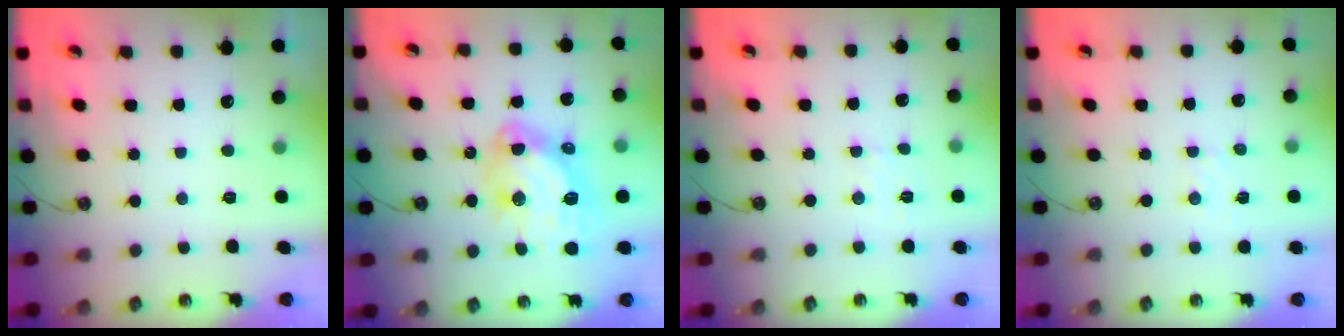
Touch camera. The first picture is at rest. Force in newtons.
{"total": 15.7, "press": 15.6, "slide": 1.6}
{"total": 3.9, "press": 3.9, "slide": 0.5}
{"total": 2.9, "press": 2.9, "slide": 0.5}